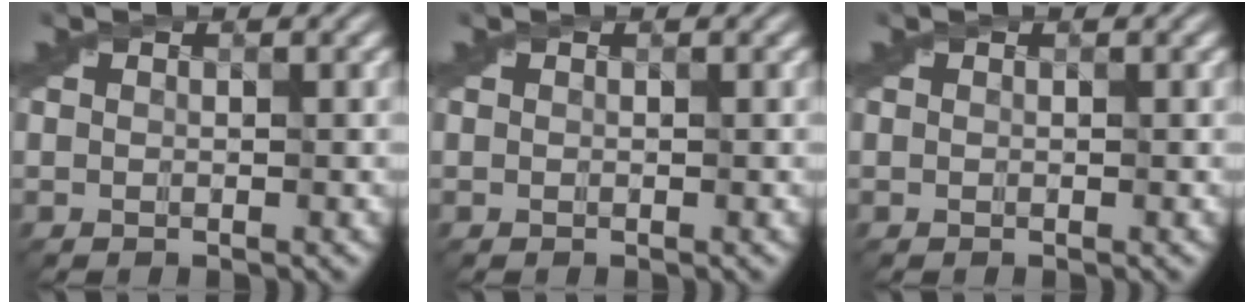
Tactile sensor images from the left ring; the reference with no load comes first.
{"total": 0.0}
{"total": 0.0}